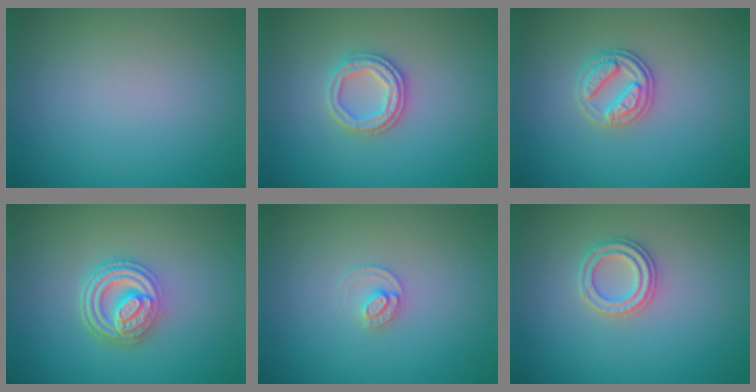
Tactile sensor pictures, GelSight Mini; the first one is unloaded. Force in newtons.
{"total": 2.6, "press": 2.5, "slide": 0.7}
{"total": 2.6, "press": 2.6, "slide": 0.6}
{"total": 4.8, "press": 3.7, "slide": 3.0}
{"total": 1.5, "press": 1.5, "slide": 0.2}
{"total": 2.2, "press": 2.2, "slide": 0.3}